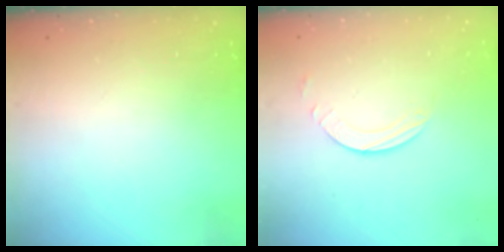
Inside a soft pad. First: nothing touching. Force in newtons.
{"total": 2.5, "press": 2.5, "slide": 0.2}